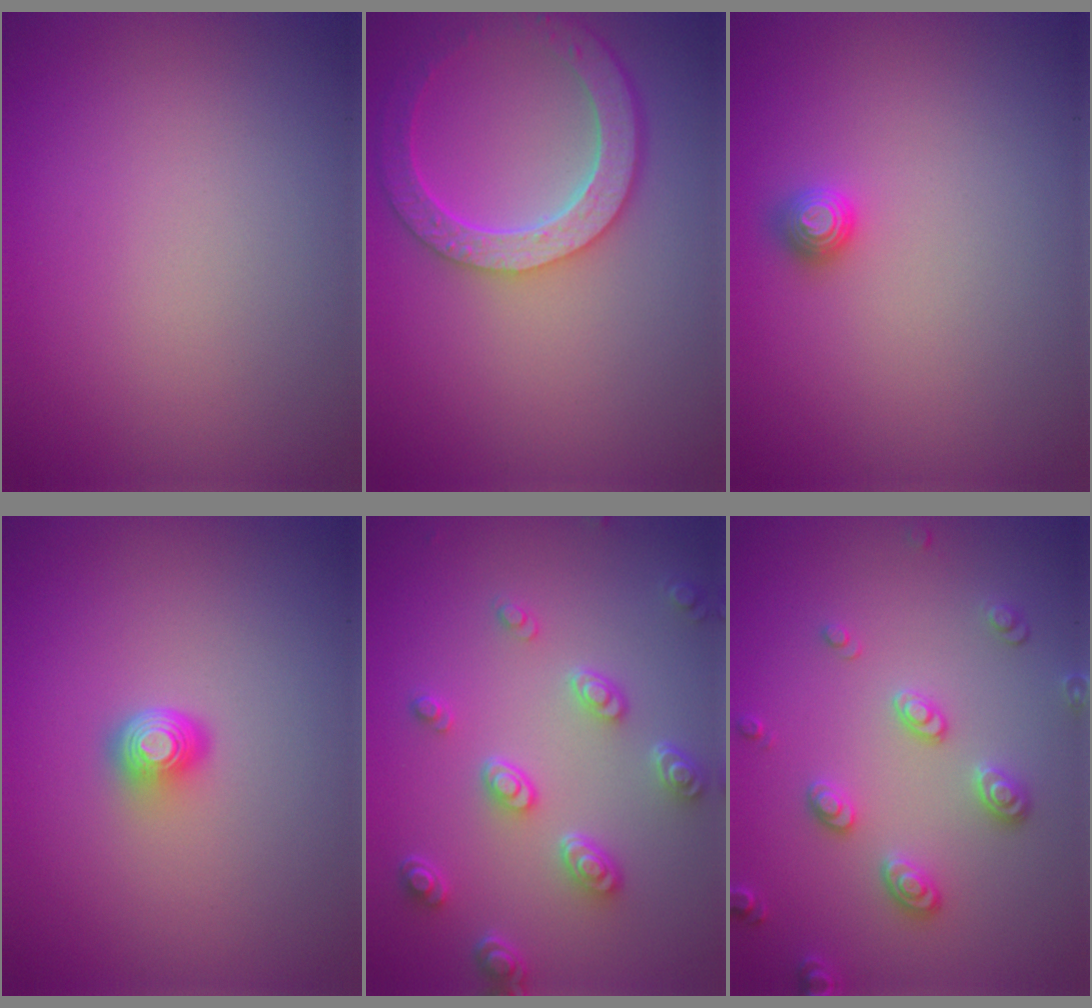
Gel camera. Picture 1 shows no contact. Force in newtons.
{"total": 6.0, "press": 4.7, "slide": 3.7}
{"total": 1.1, "press": 1.1, "slide": 0.2}
{"total": 2.1, "press": 1.4, "slide": 1.6}
{"total": 4.4, "press": 3.4, "slide": 2.9}
{"total": 2.8, "press": 2.7, "slide": 0.8}